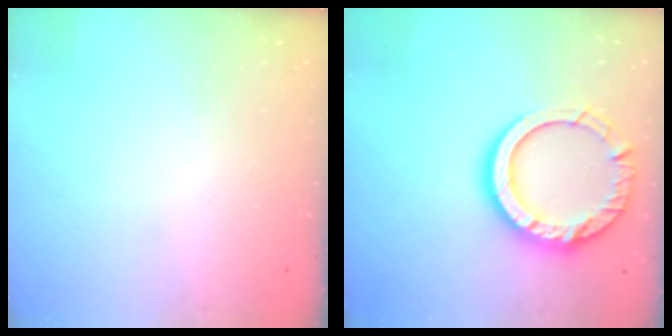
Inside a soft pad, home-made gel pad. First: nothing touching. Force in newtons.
{"total": 16.7, "press": 16.7, "slide": 1.4}